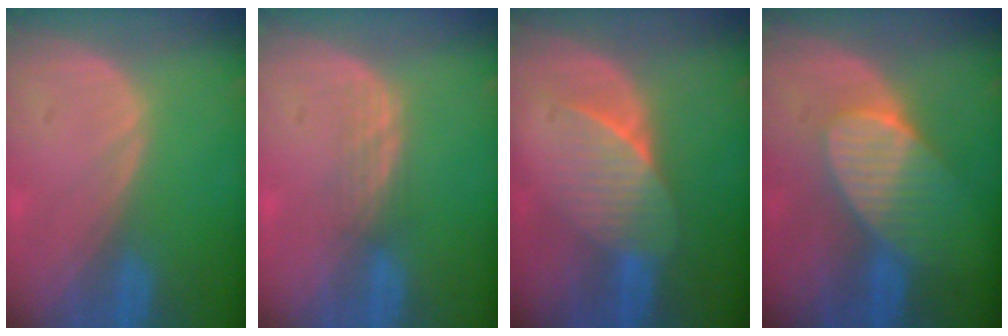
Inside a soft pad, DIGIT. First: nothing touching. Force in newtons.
{"total": 2.2, "press": 2.2, "slide": 0.4}
{"total": 6.6, "press": 6.1, "slide": 2.5}
{"total": 7.5, "press": 7.1, "slide": 2.3}